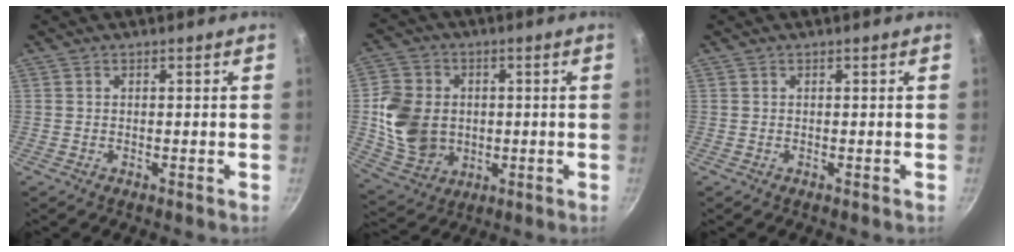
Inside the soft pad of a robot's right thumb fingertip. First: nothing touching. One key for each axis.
{"total": 13.5, "fx": 0.0, "fy": 11.2, "fz": 7.5, "tx": -0.124, "ty": -0.001, "tz": 0.011}
{"total": 0.0}